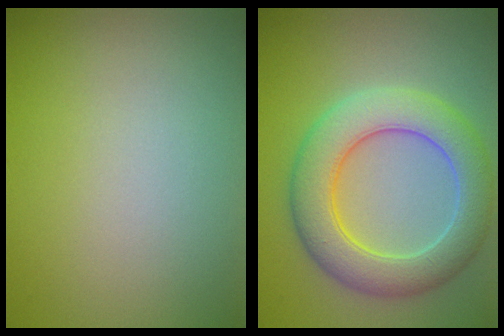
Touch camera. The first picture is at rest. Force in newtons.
{"total": 6.9, "press": 6.9, "slide": 0.5}